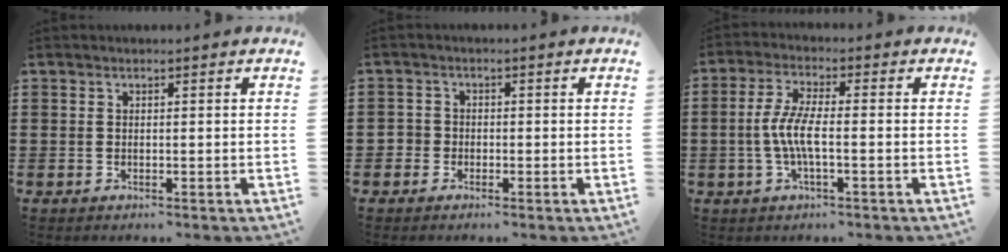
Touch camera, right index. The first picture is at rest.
{"total": 1.5, "force": [-0.9, 1.2, 0.1], "torque": [-0.006, 0.005, -0.022]}
{"total": 5.7, "force": [-1.2, 1.2, 5.4], "torque": [-0.124, -0.008, -0.032]}